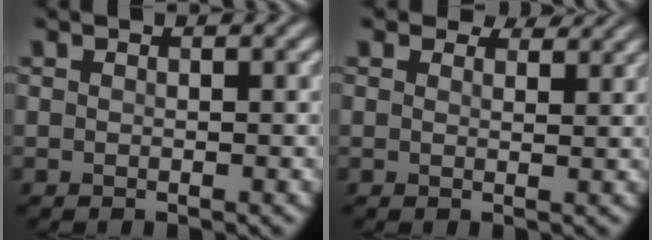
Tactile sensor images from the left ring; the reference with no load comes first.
{"total": 2.8, "force": [2.5, 1.0, 0.8], "torque": [-0.021, 0.001, 0.027]}